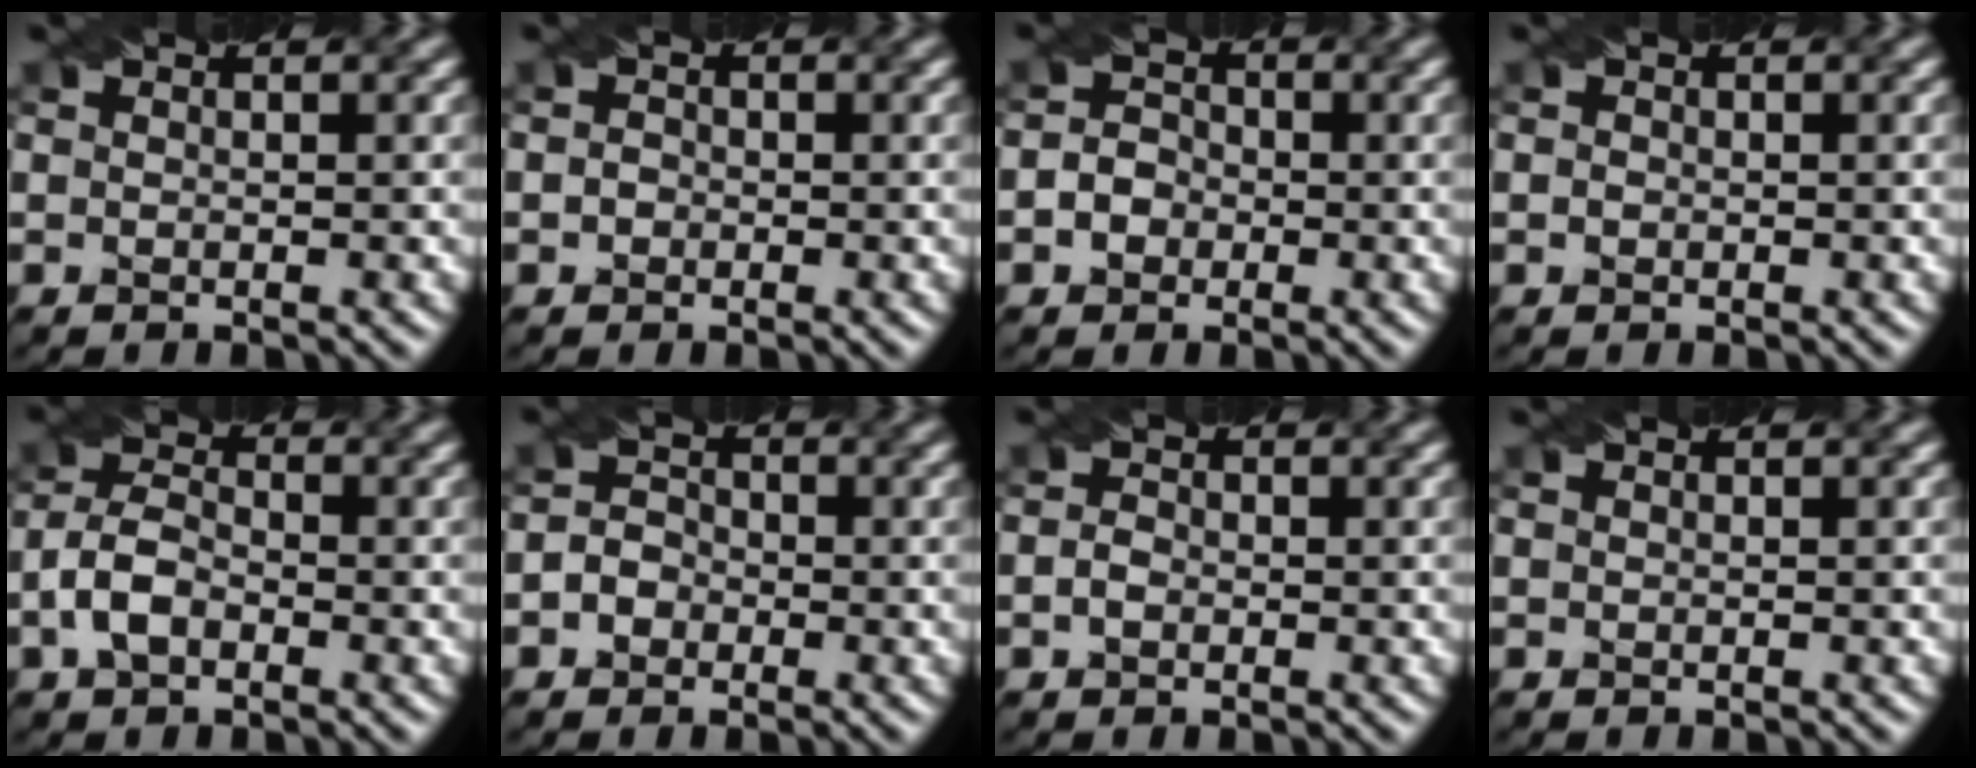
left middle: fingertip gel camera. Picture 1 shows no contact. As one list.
[{"total": 0.8, "force": [-0.4, 0.7, 0.2], "torque": [0.001, 0.002, -0.010]}, {"total": 2.2, "force": [-1.0, 1.7, 0.9], "torque": [-0.004, 0.002, -0.021]}, {"total": 0.5, "force": [-0.2, 0.5, 0.2], "torque": [-0.004, 0.001, -0.004]}, {"total": 3.5, "force": [-1.7, 2.0, 2.3], "torque": [-0.056, 0.008, -0.036]}, {"total": 2.1, "force": [-1.1, 1.6, 0.7], "torque": [0.001, 0.004, -0.024]}, {"total": 1.1, "force": [-0.7, 0.6, 0.6], "torque": [-0.016, 0.003, -0.015]}, {"total": 0.0}]